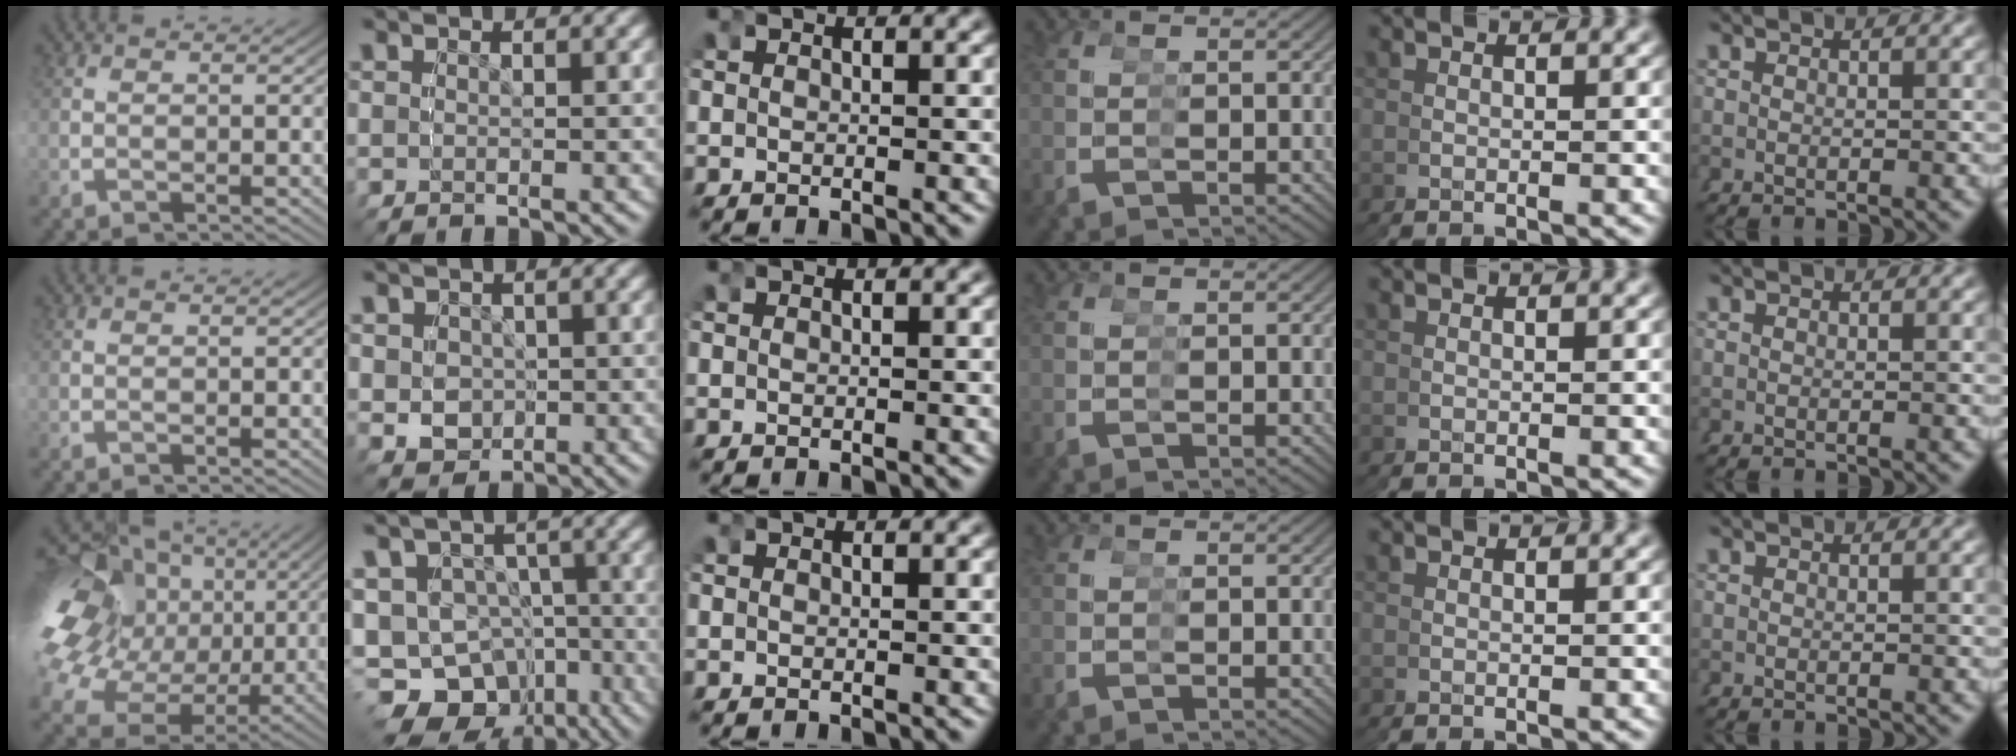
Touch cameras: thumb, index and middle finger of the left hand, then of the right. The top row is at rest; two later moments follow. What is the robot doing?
{"motion": "grasp_and_lifting", "object": "cup"}